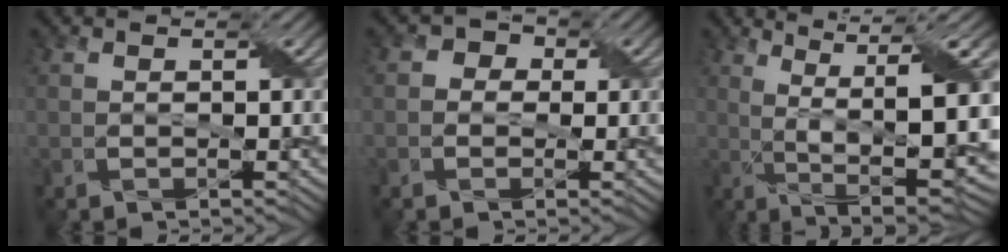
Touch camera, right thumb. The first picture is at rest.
{"total": 2.5, "force": [0.0, 2.5, 0.7], "torque": [-0.004, 0.011, -0.014]}
{"total": 12.9, "force": [1.8, 3.1, 12.4], "torque": [-0.210, 0.018, 0.053]}